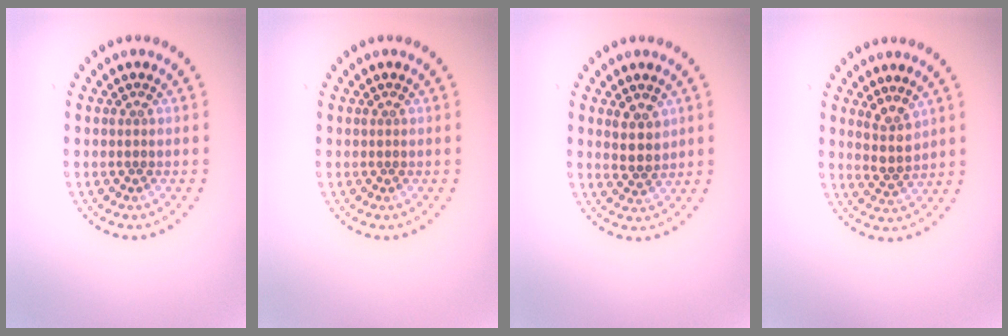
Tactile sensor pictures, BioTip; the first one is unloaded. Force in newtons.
{"total": 0.0}
{"total": 2.4, "press": 2.1, "slide": 1.1}
{"total": 2.3, "press": 2.0, "slide": 1.1}